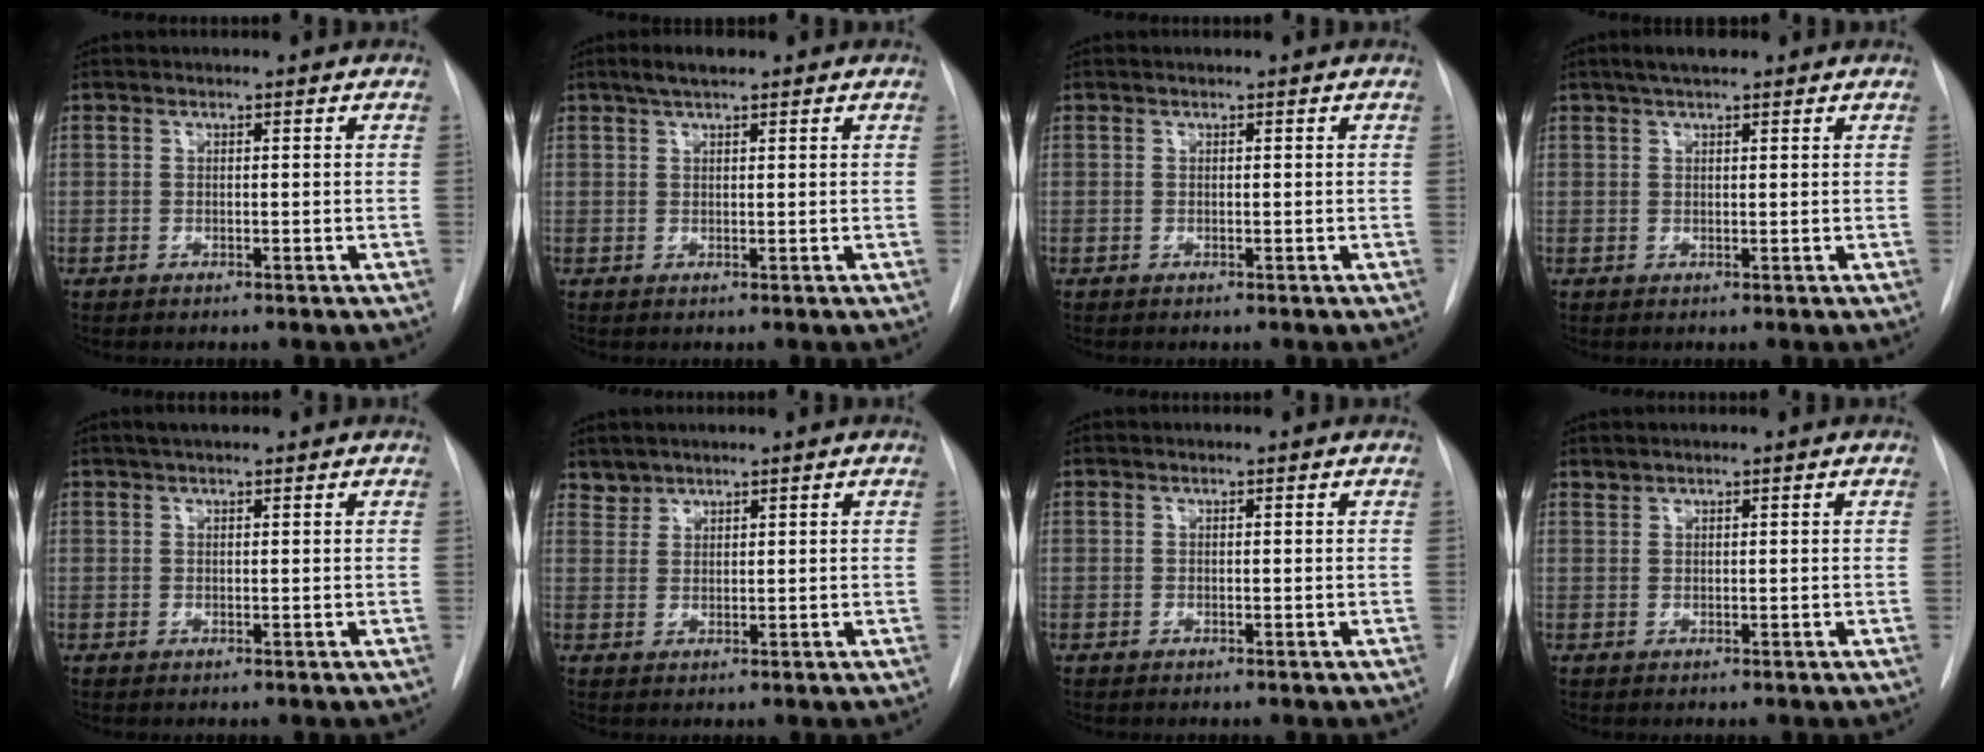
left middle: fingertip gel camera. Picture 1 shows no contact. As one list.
[{"total": 3.0, "force": [2.1, 0.8, 1.9], "torque": [-0.040, 0.010, 0.038]}, {"total": 0.0}, {"total": 3.5, "force": [2.6, 0.9, 2.2], "torque": [-0.043, 0.015, 0.042]}, {"total": 2.3, "force": [1.8, 0.5, 1.3], "torque": [-0.023, 0.015, 0.028]}, {"total": 1.9, "force": [1.7, 0.6, -0.4], "torque": [0.011, 0.008, 0.033]}, {"total": 0.0}, {"total": 0.6, "force": [0.6, 0.0, -0.1], "torque": [-0.002, 0.003, 0.013]}]